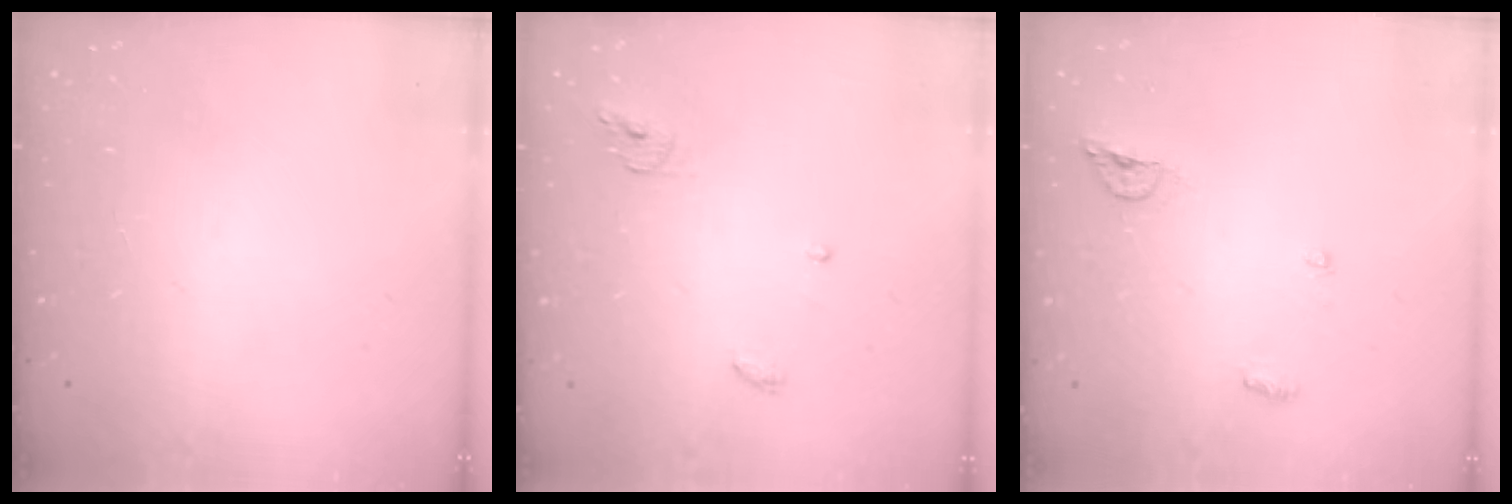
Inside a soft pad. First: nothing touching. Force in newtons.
{"total": 4.5, "press": 4.5, "slide": 0.3}
{"total": 5.9, "press": 5.8, "slide": 1.0}